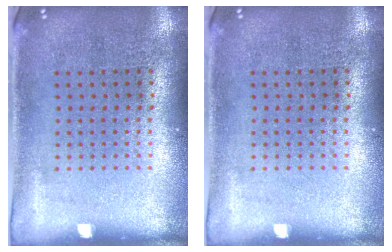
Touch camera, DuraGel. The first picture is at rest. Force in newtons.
{"total": 0.0}